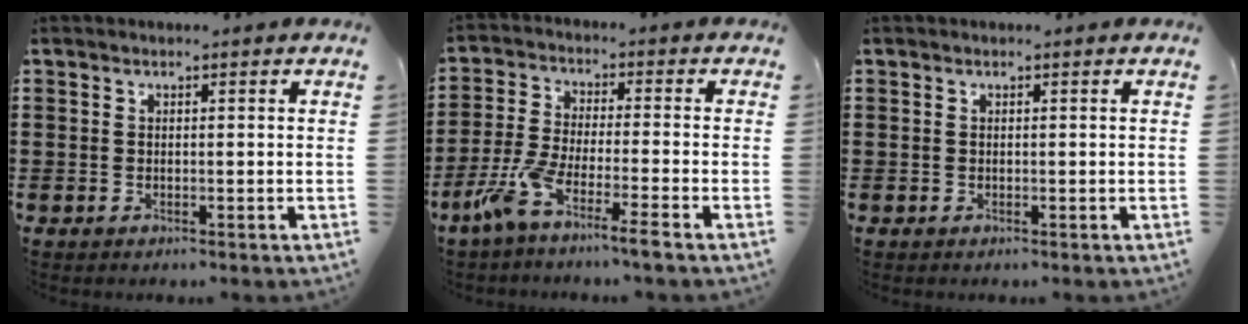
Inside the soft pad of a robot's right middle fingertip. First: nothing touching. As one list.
[{"total": 6.9, "force": [-5.4, -0.3, 4.3], "torque": [-0.111, -0.019, -0.110]}, {"total": 0.0}]